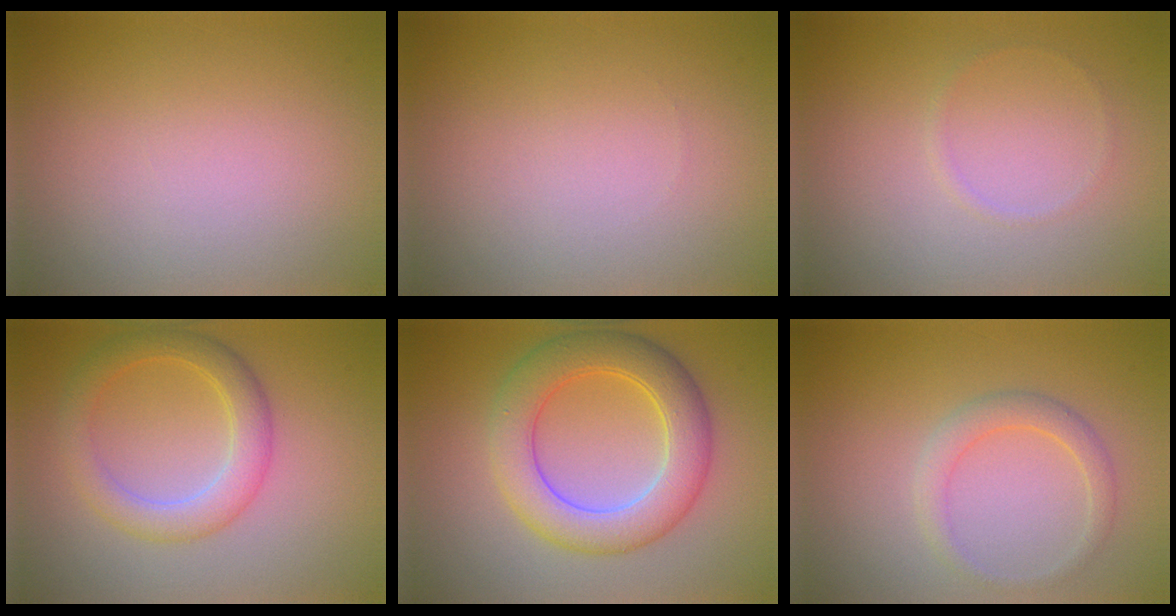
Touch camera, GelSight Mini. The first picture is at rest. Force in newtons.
{"total": 0.0}
{"total": 0.6, "press": 0.6, "slide": 0.0}
{"total": 3.8, "press": 3.8, "slide": 0.1}
{"total": 6.6, "press": 6.6, "slide": 0.2}
{"total": 2.0, "press": 2.0, "slide": 0.3}